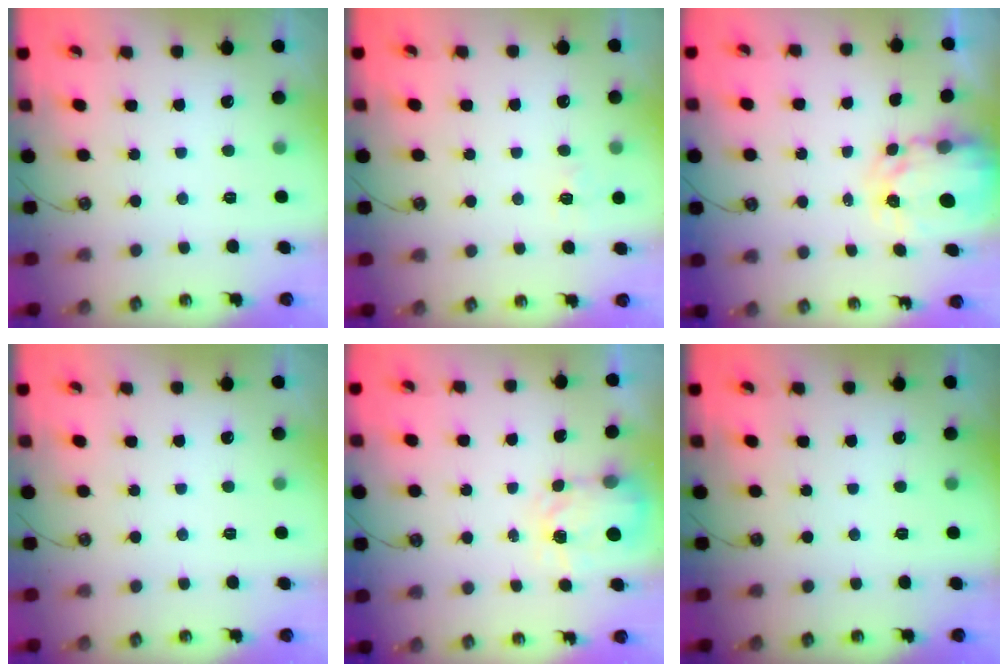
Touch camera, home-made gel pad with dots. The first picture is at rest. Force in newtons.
{"total": 5.8, "press": 5.8, "slide": 0.7}
{"total": 5.0, "press": 5.0, "slide": 0.4}
{"total": 0.0}
{"total": 3.6, "press": 3.6, "slide": 0.6}
{"total": 0.0}